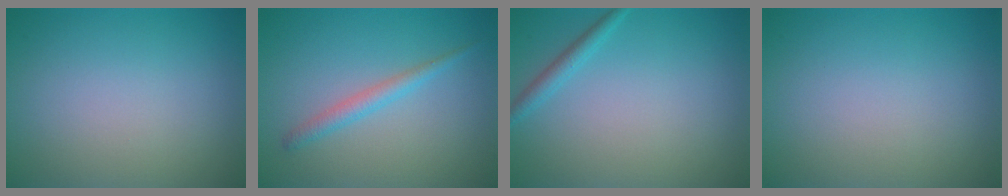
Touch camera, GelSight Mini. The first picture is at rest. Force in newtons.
{"total": 1.8, "press": 1.8, "slide": 0.1}
{"total": 1.4, "press": 1.4, "slide": 0.1}
{"total": 0.0}